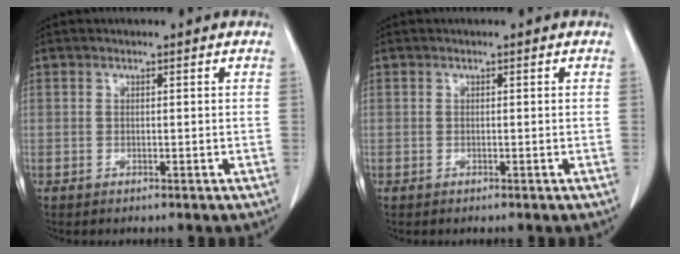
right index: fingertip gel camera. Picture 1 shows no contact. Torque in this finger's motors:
{"motor_torque": [-0.24, 0.07, -0.01, 0.00]}